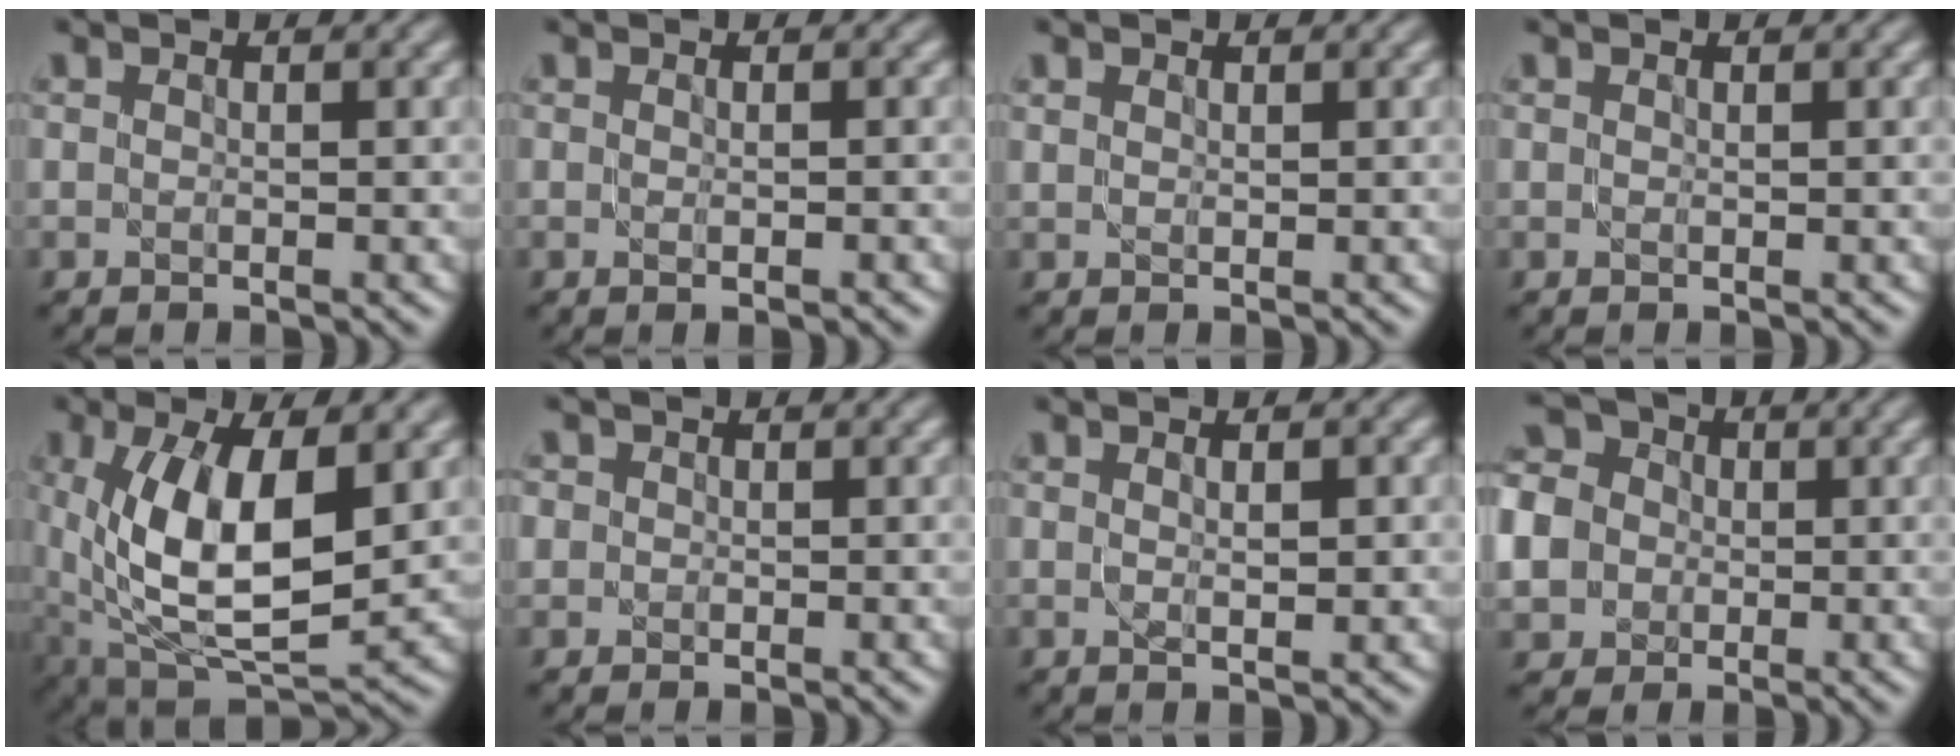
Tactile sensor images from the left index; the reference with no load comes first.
{"total": 1.3, "force": [0.0, 0.4, 1.2], "torque": [-0.008, -0.006, -0.004]}
{"total": 0.7, "force": [0.5, 0.4, 0.2], "torque": [-0.005, -0.002, 0.012]}
{"total": 0.0}
{"total": 11.2, "force": [1.2, 5.2, 9.9], "torque": [-0.187, -0.011, 0.026]}
{"total": 1.4, "force": [0.4, 1.3, 0.3], "torque": [-0.003, 0.004, 0.000]}
{"total": 1.9, "force": [0.5, 0.5, 1.7], "torque": [-0.028, -0.003, 0.010]}
{"total": 8.4, "force": [-1.1, 7.5, 3.5], "torque": [-0.096, 0.002, -0.047]}